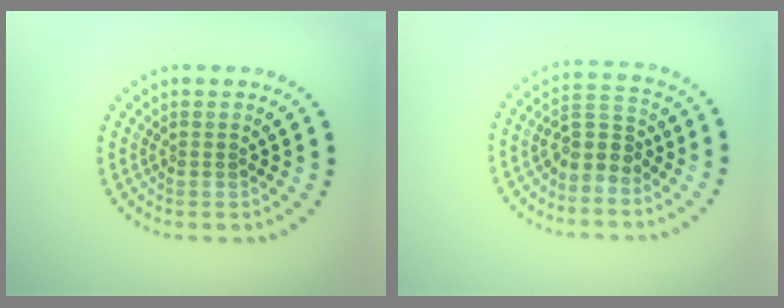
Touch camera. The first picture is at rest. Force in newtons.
{"total": 3.0, "press": 2.7, "slide": 1.2}